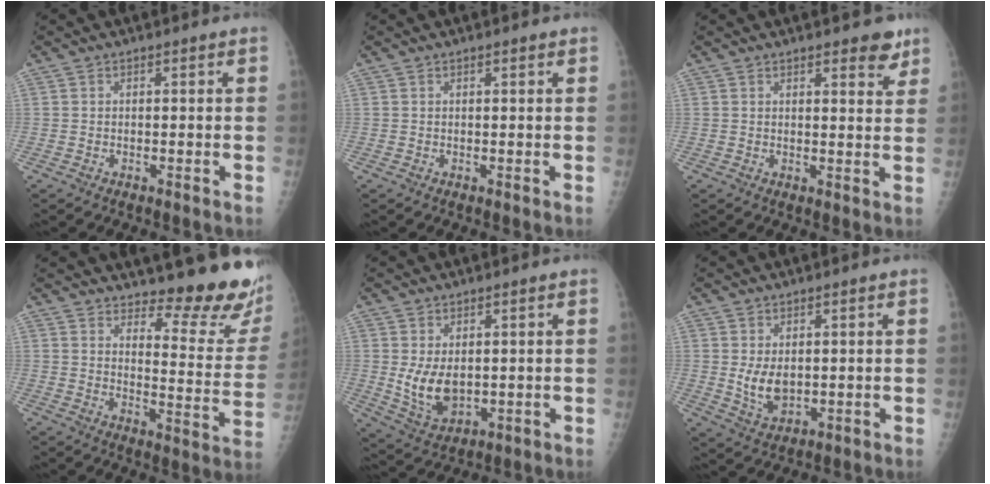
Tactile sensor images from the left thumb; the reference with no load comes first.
{"total": 0.8, "force": [0.6, 0.2, 0.5], "torque": [-0.007, 0.000, 0.007]}
{"total": 5.0, "force": [3.5, 1.7, 3.1], "torque": [-0.020, -0.018, 0.041]}
{"total": 17.3, "force": [14.9, 3.8, 8.0], "torque": [-0.063, -0.151, 0.183]}
{"total": 7.3, "force": [0.8, 4.6, 5.7], "torque": [-0.088, -0.023, 0.031]}
{"total": 5.4, "force": [0.8, 3.3, 4.2], "torque": [-0.063, -0.017, 0.026]}